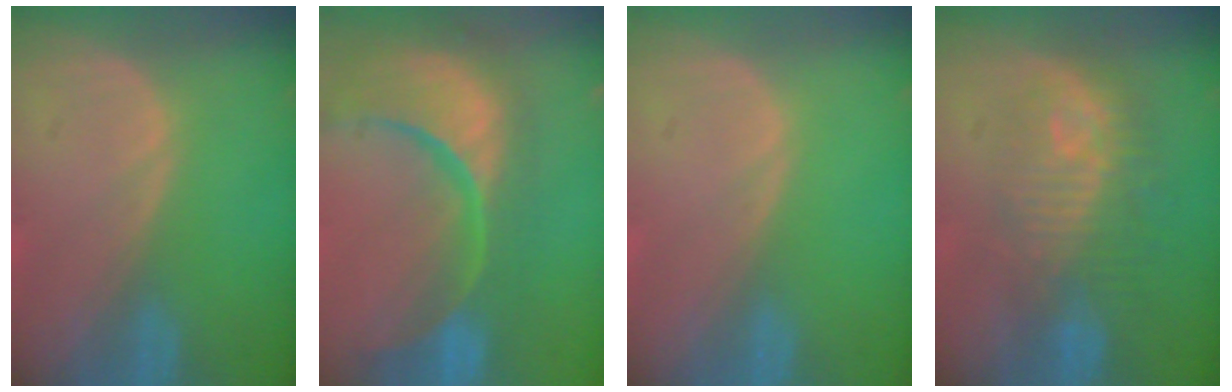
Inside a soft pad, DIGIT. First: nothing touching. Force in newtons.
{"total": 15.3, "press": 12.1, "slide": 9.4}
{"total": 0.0}
{"total": 9.7, "press": 8.9, "slide": 3.9}